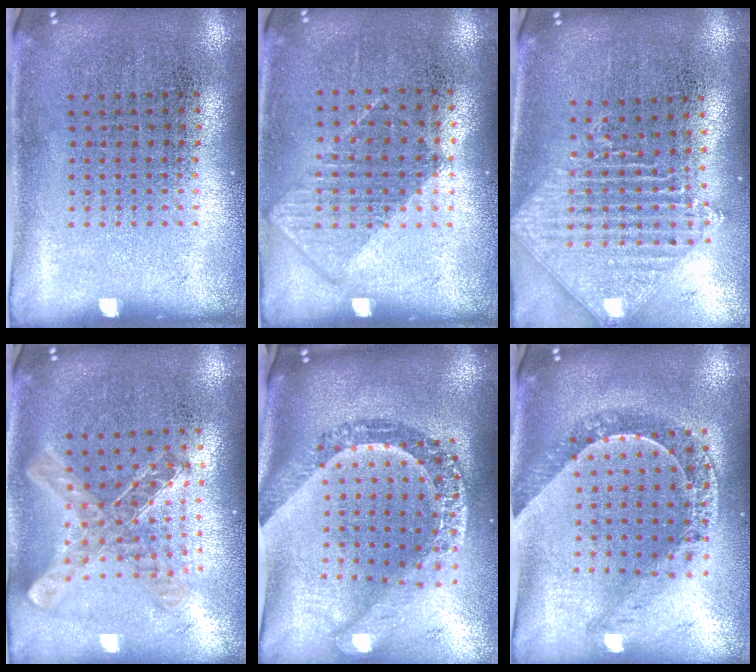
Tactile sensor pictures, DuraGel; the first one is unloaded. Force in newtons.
{"total": 0.8, "press": 0.7, "slide": 0.4}
{"total": 2.0, "press": 1.6, "slide": 1.2}
{"total": 1.1, "press": 1.0, "slide": 0.2}
{"total": 3.1, "press": 2.3, "slide": 2.0}
{"total": 1.0, "press": 1.0, "slide": 0.3}